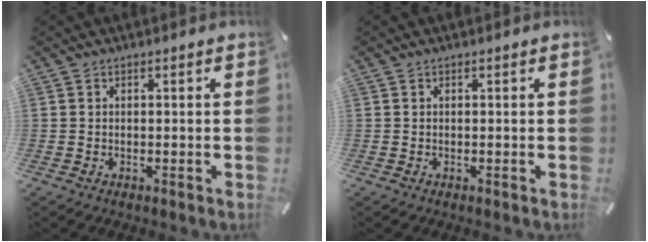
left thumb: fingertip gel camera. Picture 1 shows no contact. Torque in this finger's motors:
{"motor_torque": [-0.04, 0.05, -0.05, 0.04, 0.00]}